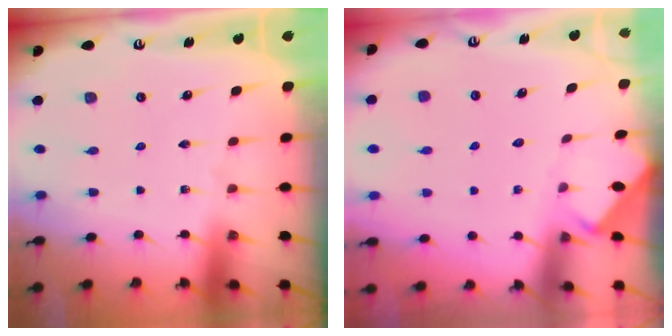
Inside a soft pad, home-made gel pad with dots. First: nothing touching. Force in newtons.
{"total": 3.4, "press": 3.4, "slide": 0.4}